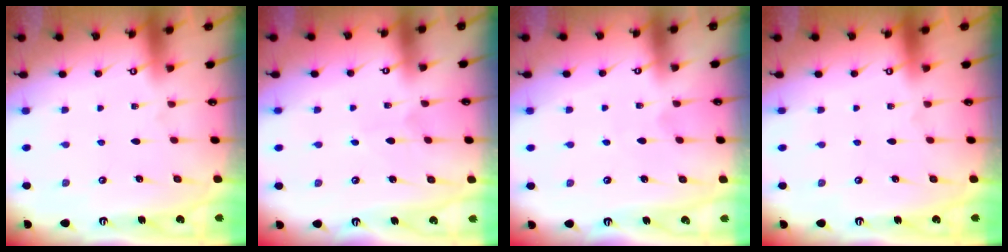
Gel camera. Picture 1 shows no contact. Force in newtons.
{"total": 2.6, "press": 2.6, "slide": 0.2}
{"total": 2.5, "press": 2.5, "slide": 0.2}
{"total": 0.0}